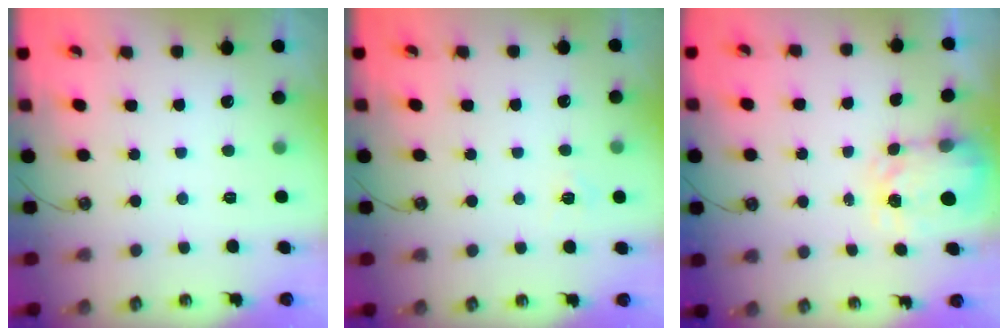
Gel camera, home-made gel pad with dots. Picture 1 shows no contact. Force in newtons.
{"total": 5.1, "press": 5.1, "slide": 0.4}
{"total": 3.9, "press": 3.8, "slide": 0.6}